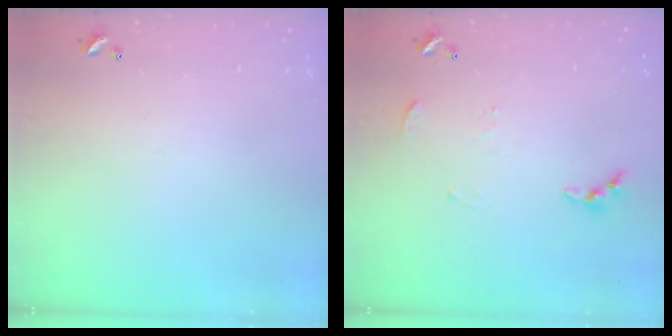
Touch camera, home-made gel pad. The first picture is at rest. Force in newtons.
{"total": 4.6, "press": 4.6, "slide": 0.5}